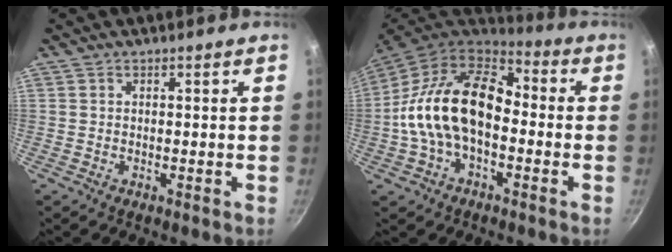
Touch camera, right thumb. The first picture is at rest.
{"total": 18.8, "force": [-1.6, 11.8, 14.6], "torque": [-0.243, 0.045, -0.044]}